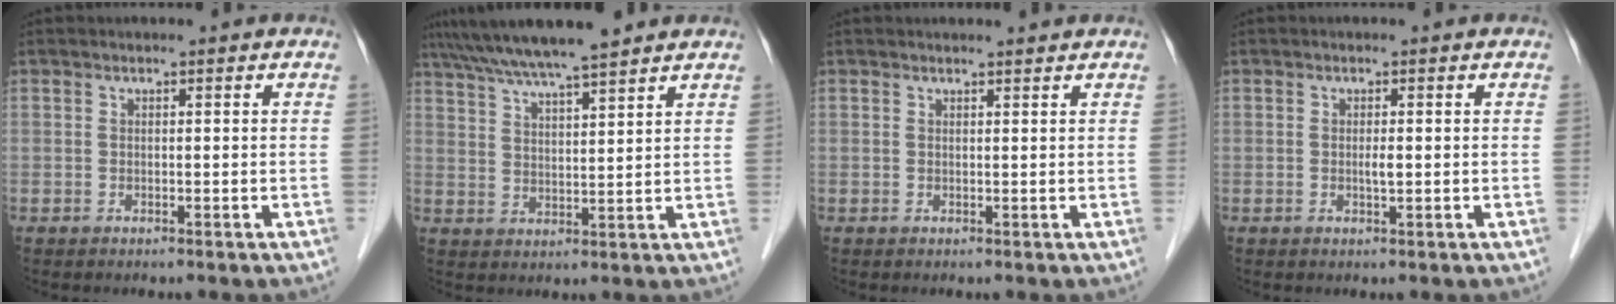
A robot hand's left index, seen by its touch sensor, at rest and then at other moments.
{"total": 11.3, "force": [9.7, 0.1, 5.9], "torque": [-0.103, 0.028, 0.155]}
{"total": 1.4, "force": [1.4, -0.1, 0.1], "torque": [-0.008, -0.001, 0.021]}
{"total": 1.1, "force": [0.0, 0.2, 1.1], "torque": [-0.022, -0.002, 0.000]}